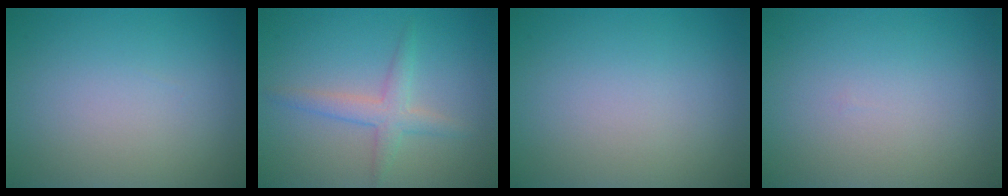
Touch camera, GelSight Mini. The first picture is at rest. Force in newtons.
{"total": 2.5, "press": 2.5, "slide": 0.0}
{"total": 0.0}
{"total": 0.0}